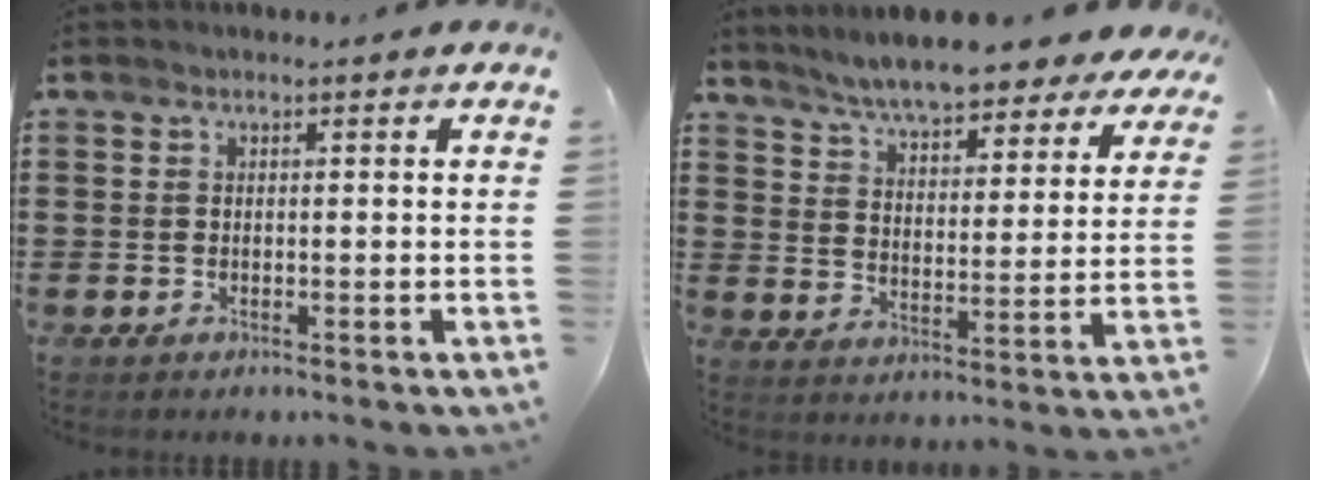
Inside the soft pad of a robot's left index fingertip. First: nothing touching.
{"total": 7.2, "force": [6.9, 0.2, 2.2], "torque": [-0.074, -0.038, 0.121]}